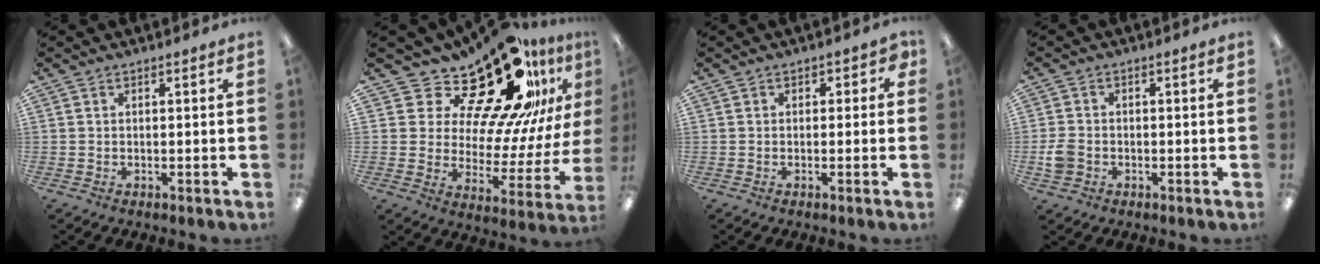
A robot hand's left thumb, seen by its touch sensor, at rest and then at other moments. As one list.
[{"total": 24.2, "force": [17.5, 9.3, 13.9], "torque": [-0.213, -0.135, 0.297]}, {"total": 1.9, "force": [0.3, 1.5, 1.1], "torque": [-0.012, 0.005, 0.001]}, {"total": 3.8, "force": [-1.0, 3.1, 1.9], "torque": [-0.031, 0.010, -0.018]}]